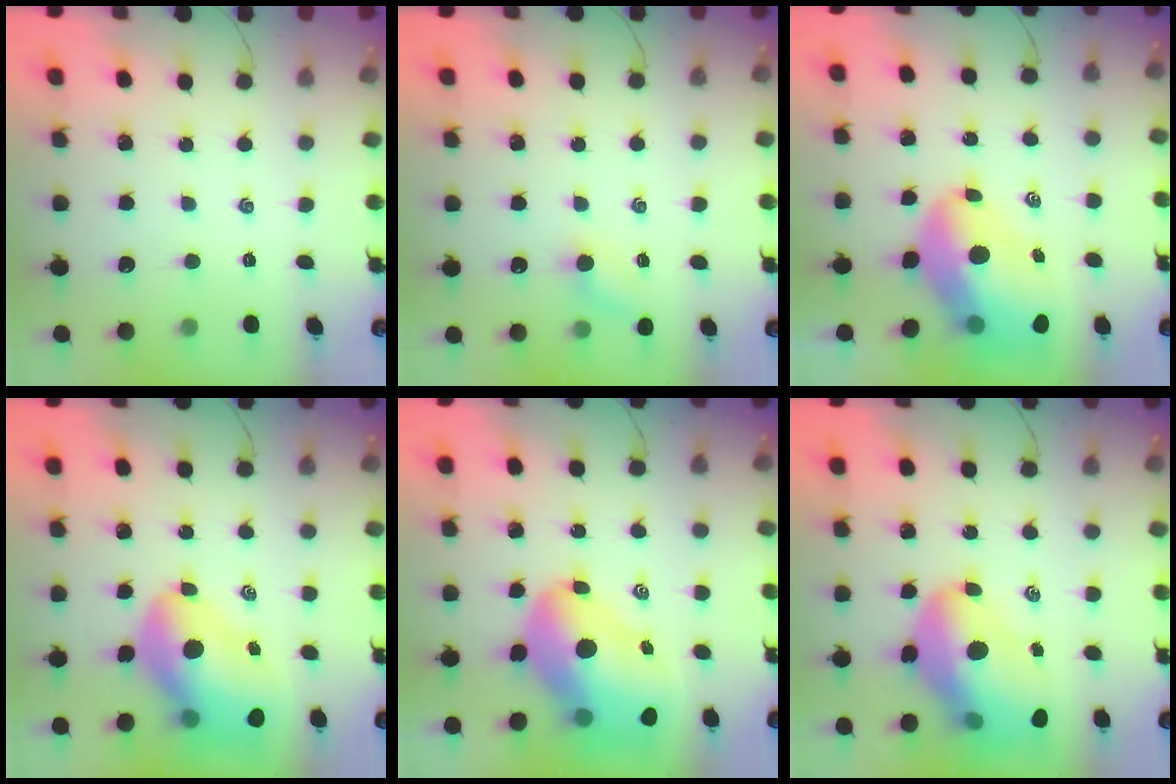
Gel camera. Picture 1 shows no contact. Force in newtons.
{"total": 5.4, "press": 5.3, "slide": 1.3}
{"total": 13.2, "press": 12.6, "slide": 3.7}
{"total": 14.6, "press": 14.0, "slide": 4.1}
{"total": 19.0, "press": 18.2, "slide": 5.6}
{"total": 16.6, "press": 15.9, "slide": 4.6}